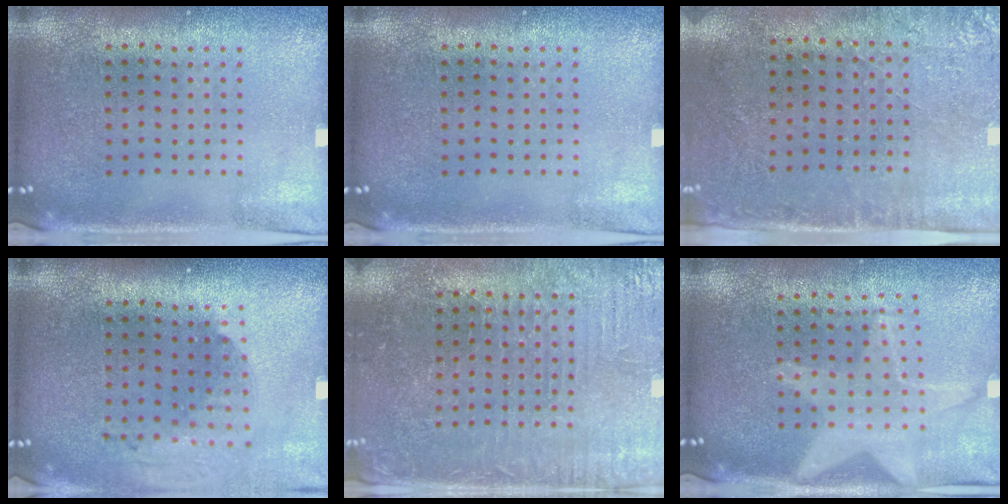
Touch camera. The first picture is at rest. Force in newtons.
{"total": 0.0}
{"total": 2.8, "press": 2.3, "slide": 1.6}
{"total": 2.0, "press": 1.5, "slide": 1.4}
{"total": 3.3, "press": 3.2, "slide": 0.5}
{"total": 1.2, "press": 1.2, "slide": 0.2}